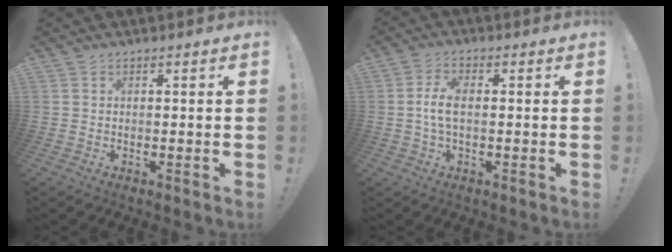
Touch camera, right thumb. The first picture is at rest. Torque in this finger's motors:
{"motor_torque": [-0.35, 0.15, 0.03, 0.16, 0.24]}